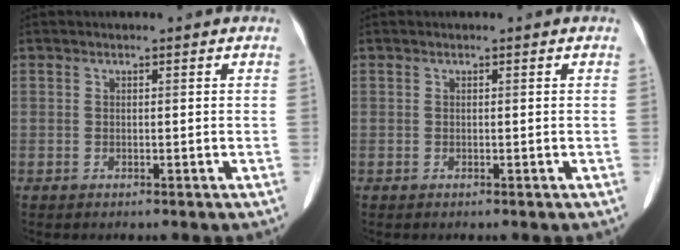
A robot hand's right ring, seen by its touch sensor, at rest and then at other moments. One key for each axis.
{"total": 0.0}